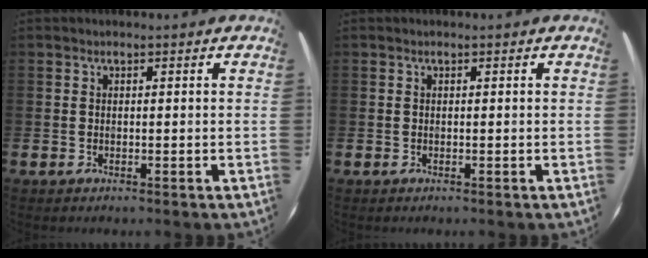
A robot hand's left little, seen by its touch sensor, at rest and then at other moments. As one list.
[{"total": 0.0}]